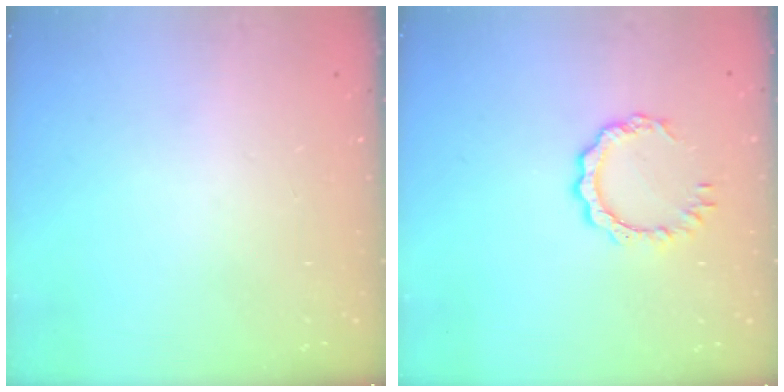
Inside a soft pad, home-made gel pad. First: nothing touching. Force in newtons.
{"total": 6.2, "press": 6.2, "slide": 0.6}